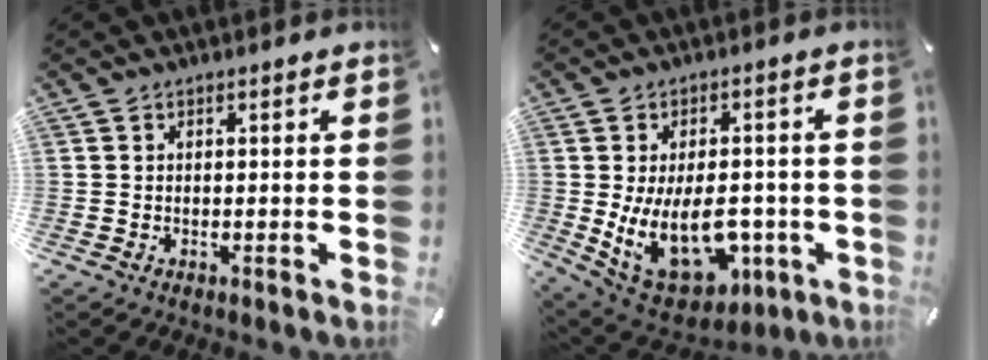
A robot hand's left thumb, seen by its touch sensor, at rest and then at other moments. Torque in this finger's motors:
{"motor_torque": [1.34, 3.43, 0.66, 0.68, 0.25]}